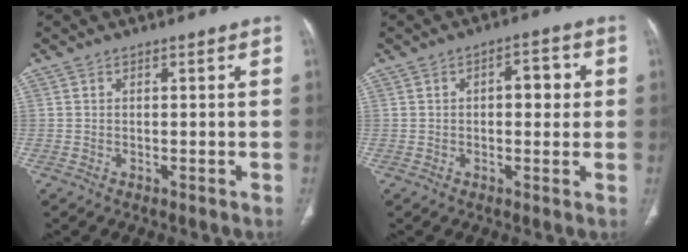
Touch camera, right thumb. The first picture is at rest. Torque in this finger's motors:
{"motor_torque": [-0.18, 0.22, -0.21, 0.44, 0.04]}